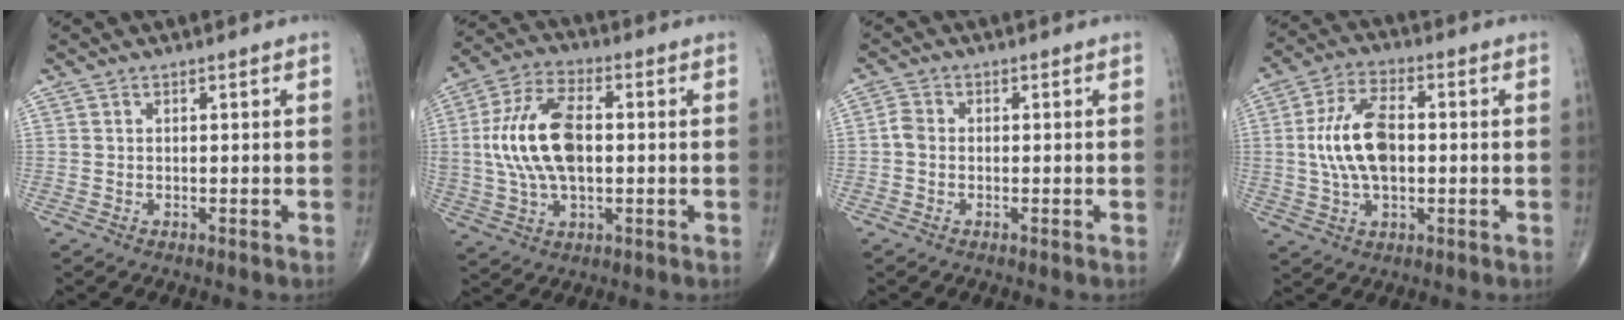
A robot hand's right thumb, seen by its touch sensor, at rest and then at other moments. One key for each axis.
{"total": 15.3, "fx": 0.8, "fy": 8.1, "fz": 12.9, "tx": -0.261, "ty": 0.017, "tz": 0.013}
{"total": 2.1, "fx": -0.4, "fy": 1.6, "fz": 1.3, "tx": -0.022, "ty": 0.004, "tz": -0.015}
{"total": 12.2, "fx": 0.3, "fy": 6.5, "fz": 10.3, "tx": -0.199, "ty": 0.014, "tz": 0.004}